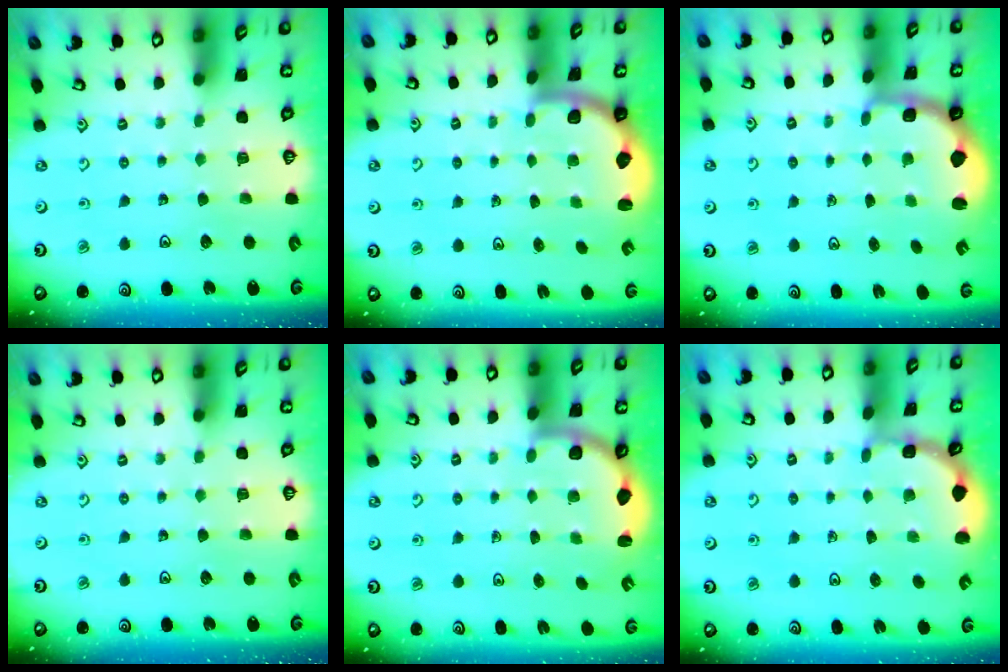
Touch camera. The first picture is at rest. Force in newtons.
{"total": 2.2, "press": 2.0, "slide": 1.1}
{"total": 2.4, "press": 1.1, "slide": 2.1}
{"total": 0.0}
{"total": 3.4, "press": 2.9, "slide": 1.8}
{"total": 1.5, "press": 1.5, "slide": 0.2}